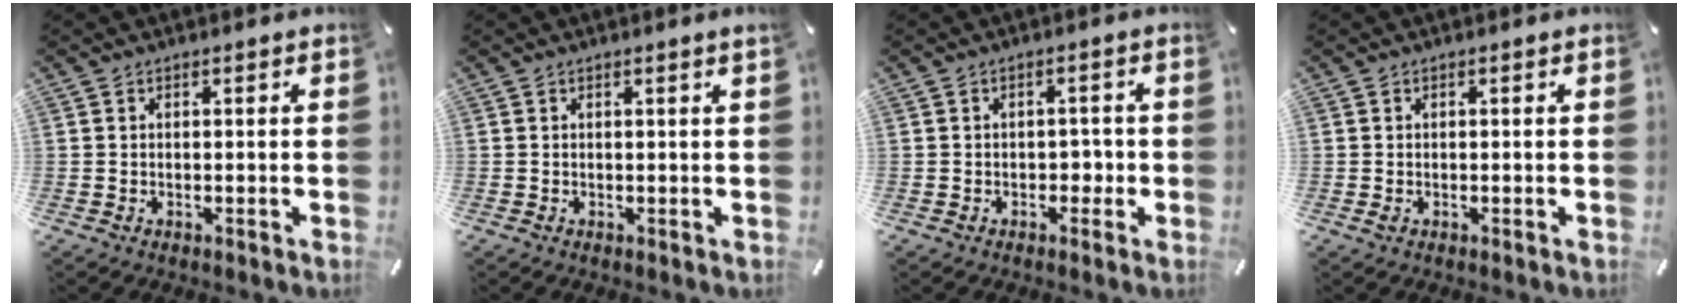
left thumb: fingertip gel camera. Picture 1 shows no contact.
{"total": 0.5, "force": [0.2, -0.1, 0.5], "torque": [-0.006, -0.002, 0.003]}
{"total": 2.8, "force": [-0.8, 2.2, 1.6], "torque": [-0.022, 0.001, -0.018]}
{"total": 0.6, "force": [-0.2, 0.6, 0.0], "torque": [0.001, 0.002, -0.004]}